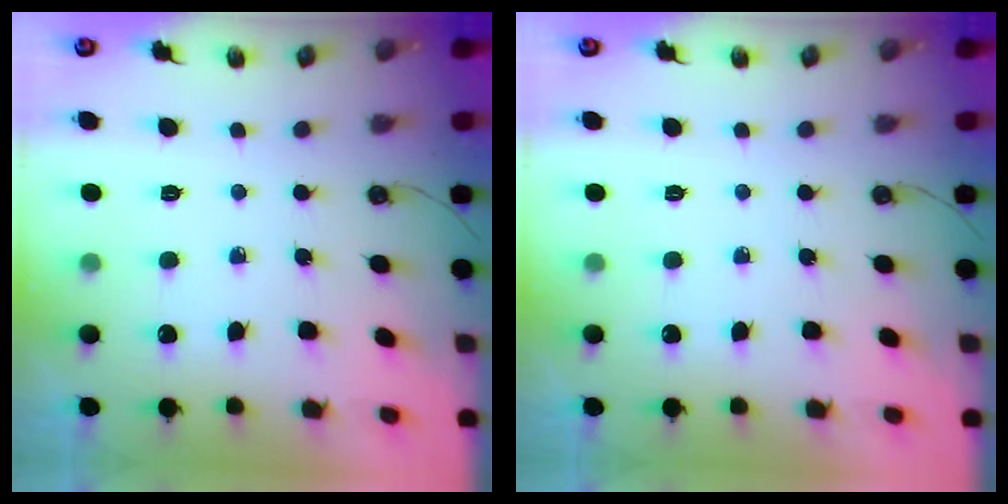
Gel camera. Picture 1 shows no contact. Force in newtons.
{"total": 0.0}